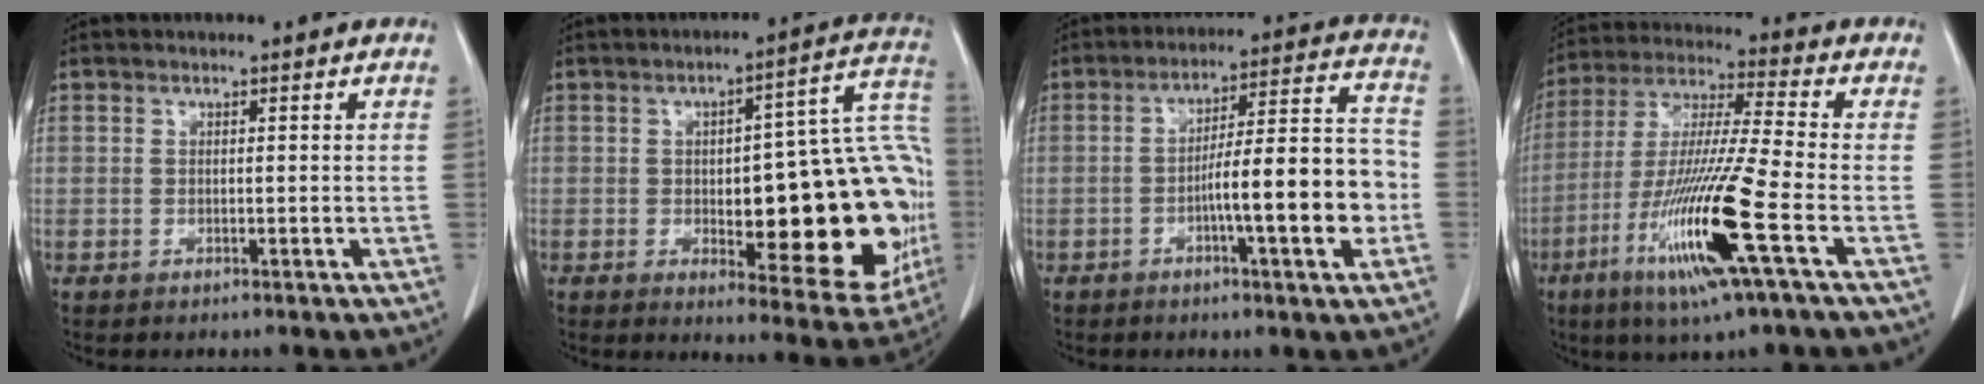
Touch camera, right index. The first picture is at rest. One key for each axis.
{"total": 25.2, "fx": -2.9, "fy": 7.7, "fz": 23.8, "tx": -0.221, "ty": 0.035, "tz": -0.014}
{"total": 13.7, "fx": -3.7, "fy": 1.3, "fz": 13.1, "tx": -0.198, "ty": 0.020, "tz": -0.054}
{"total": 17.0, "fx": -6.7, "fy": -0.5, "fz": 15.6, "tx": -0.322, "ty": -0.027, "tz": -0.129}